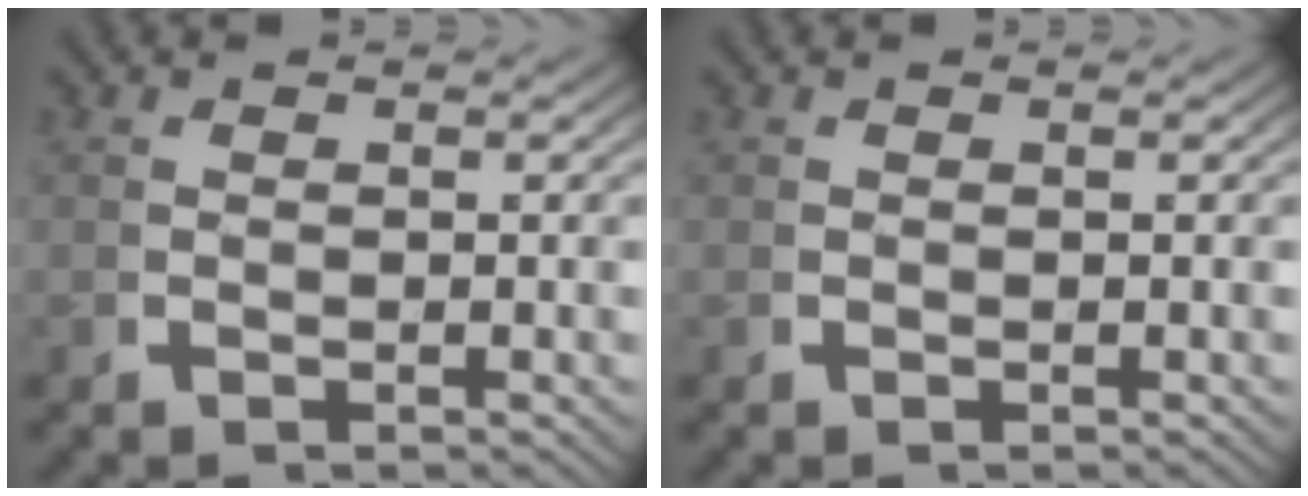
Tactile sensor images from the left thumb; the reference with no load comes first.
{"total": 0.0}